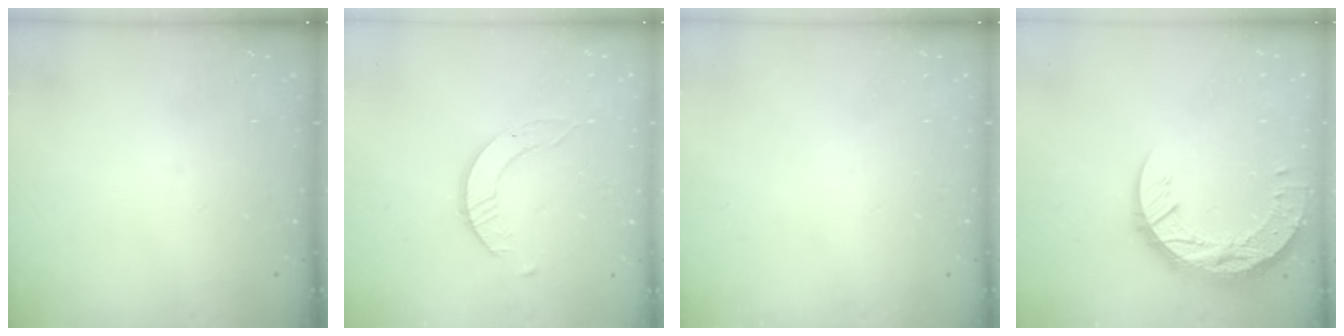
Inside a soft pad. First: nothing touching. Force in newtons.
{"total": 1.6, "press": 1.6, "slide": 0.2}
{"total": 0.0}
{"total": 14.5, "press": 14.5, "slide": 1.3}